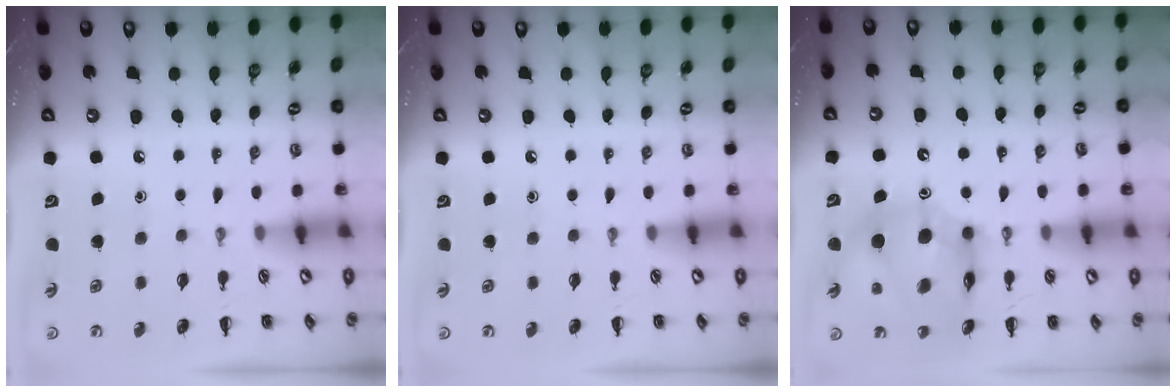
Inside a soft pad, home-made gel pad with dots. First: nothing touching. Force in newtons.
{"total": 0.0}
{"total": 13.5, "press": 13.0, "slide": 3.8}